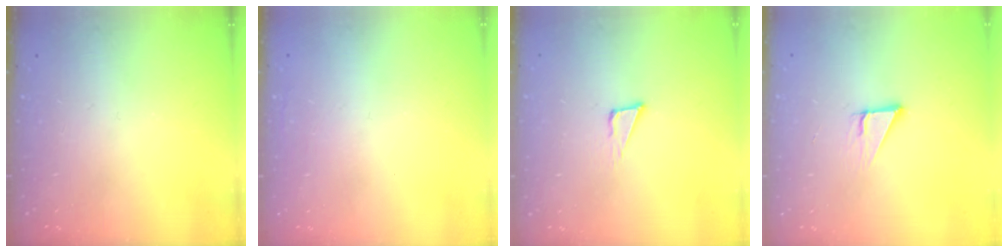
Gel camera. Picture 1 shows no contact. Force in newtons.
{"total": 1.6, "press": 1.6, "slide": 0.1}
{"total": 3.8, "press": 3.7, "slide": 0.9}
{"total": 3.6, "press": 3.6, "slide": 0.1}